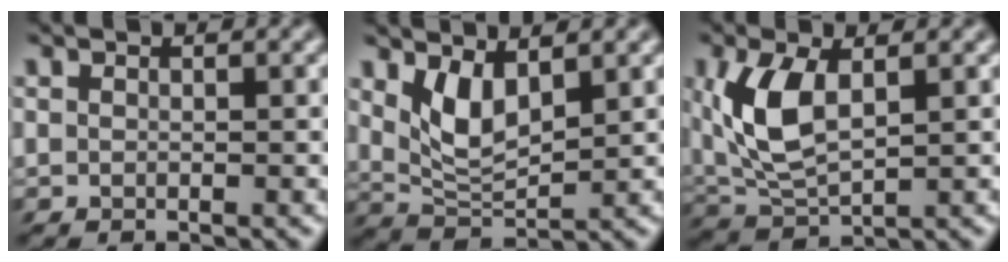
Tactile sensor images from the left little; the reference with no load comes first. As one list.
[{"total": 4.1, "force": [1.7, 1.3, 3.5], "torque": [-0.070, -0.007, 0.031]}, {"total": 5.7, "force": [0.6, 2.5, 5.1], "torque": [-0.117, 0.005, 0.008]}]